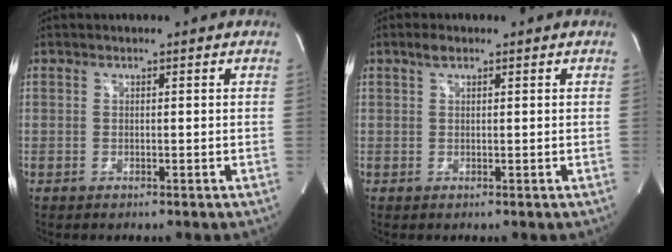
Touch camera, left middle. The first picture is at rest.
{"total": 1.5, "force": [1.0, 0.6, 1.0], "torque": [-0.021, 0.009, 0.019]}